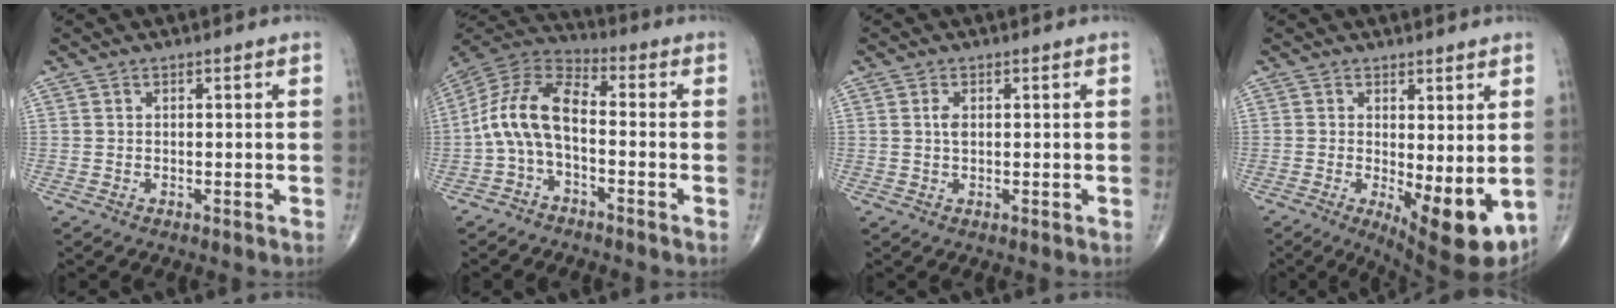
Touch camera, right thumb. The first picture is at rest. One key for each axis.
{"total": 11.1, "fx": -2.0, "fy": 5.7, "fz": 9.3, "tx": -0.183, "ty": 0.044, "tz": -0.053}
{"total": 1.7, "fx": 0.3, "fy": 0.9, "fz": 1.4, "tx": -0.029, "ty": 0.000, "tz": 0.006}
{"total": 10.4, "fx": -1.5, "fy": 3.7, "fz": 9.6, "tx": -0.130, "ty": -0.026, "tz": -0.011}